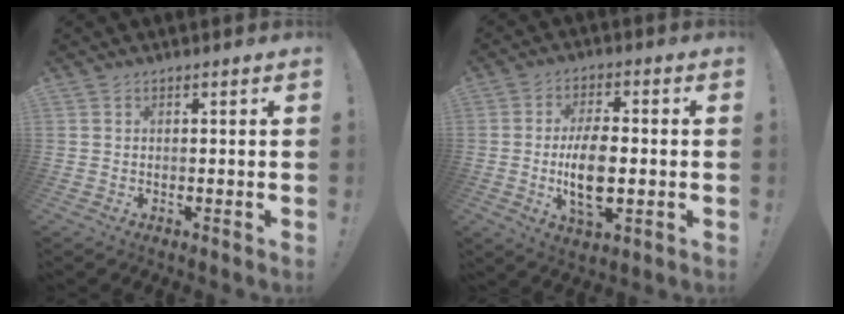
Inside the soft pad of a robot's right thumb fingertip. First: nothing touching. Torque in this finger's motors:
{"motor_torque": [2.16, 2.22, 1.16, -0.96, 0.66]}